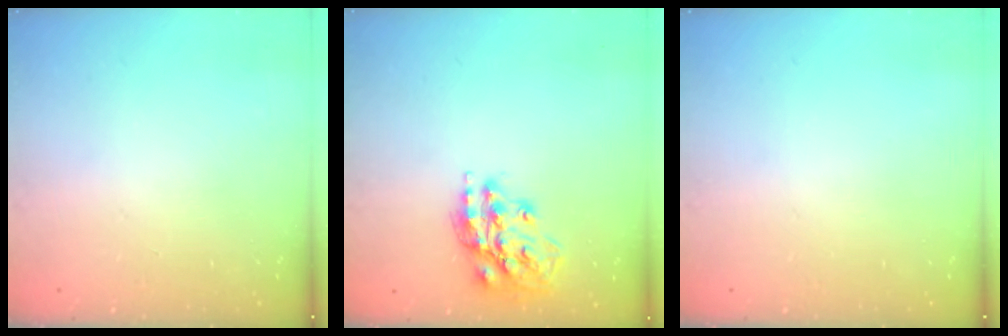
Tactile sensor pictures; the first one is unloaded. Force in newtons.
{"total": 16.1, "press": 16.1, "slide": 1.5}
{"total": 0.0}